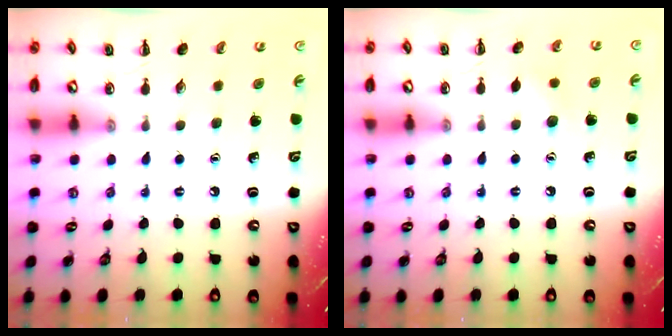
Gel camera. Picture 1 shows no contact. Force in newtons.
{"total": 5.5, "press": 5.3, "slide": 1.2}